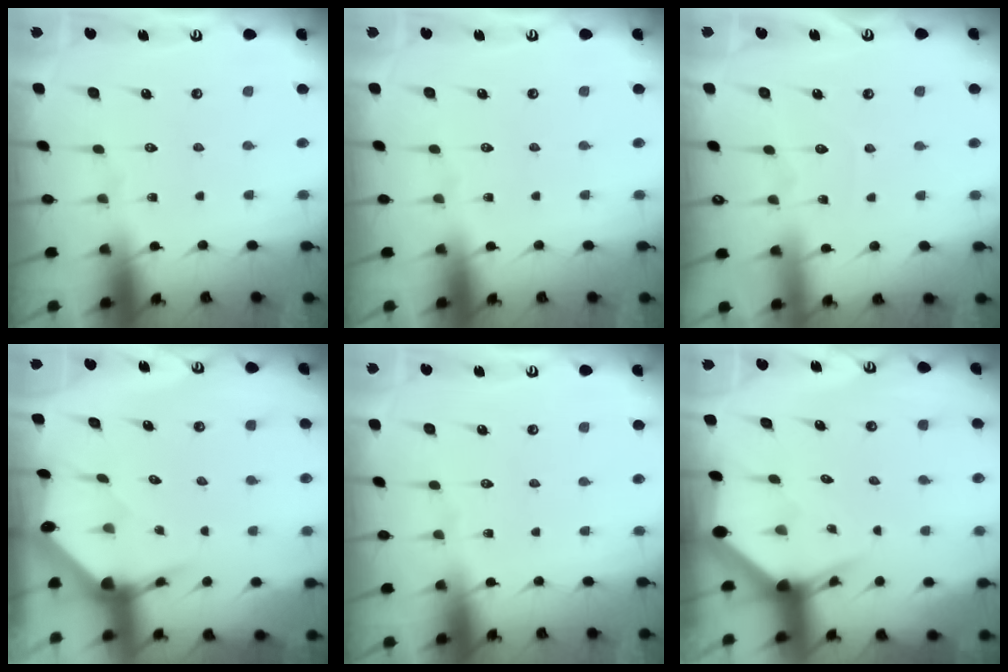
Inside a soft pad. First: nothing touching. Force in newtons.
{"total": 0.0}
{"total": 3.5, "press": 3.5, "slide": 0.3}
{"total": 3.6, "press": 3.6, "slide": 0.5}
{"total": 0.0}
{"total": 3.6, "press": 3.6, "slide": 0.3}